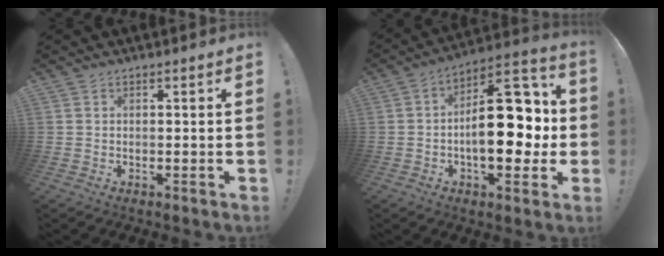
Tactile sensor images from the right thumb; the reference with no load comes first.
{"total": 22.0, "force": [-1.0, 11.5, 18.8], "torque": [-0.268, 0.013, -0.010]}